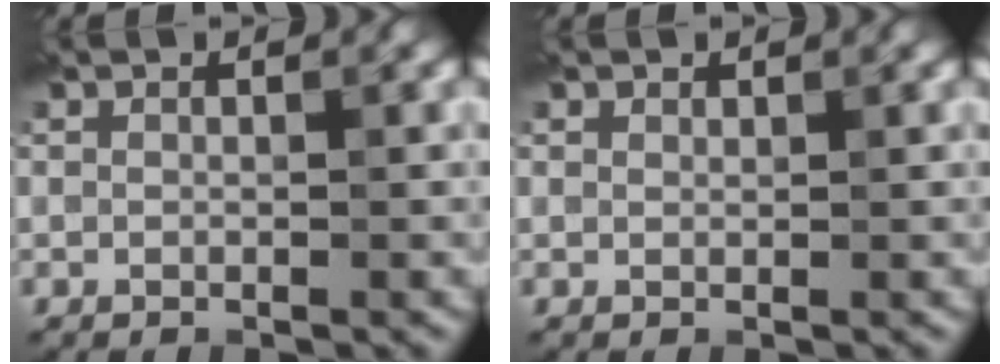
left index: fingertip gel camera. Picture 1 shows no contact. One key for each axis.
{"total": 0.6, "fx": 0.5, "fy": 0.3, "fz": 0.0, "tx": 0.002, "ty": 0.000, "tz": 0.011}